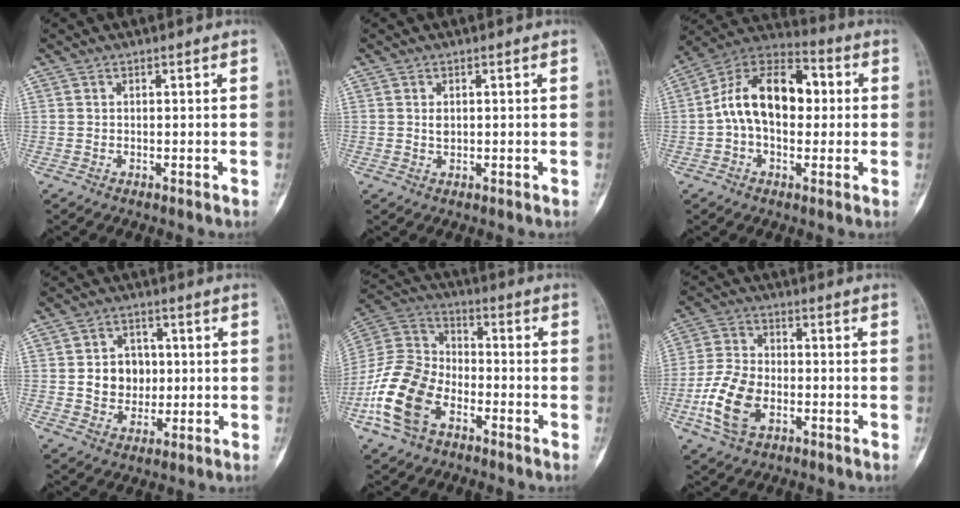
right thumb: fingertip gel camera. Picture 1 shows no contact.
{"total": 1.2, "force": [0.3, 0.9, 0.8], "torque": [-0.007, 0.001, 0.008]}
{"total": 16.3, "force": [0.9, 10.2, 12.7], "torque": [-0.190, 0.041, 0.005]}
{"total": 8.1, "force": [0.4, 6.9, 4.3], "torque": [-0.031, 0.003, 0.008]}
{"total": 15.9, "force": [-7.2, 10.1, 10.0], "torque": [-0.204, 0.044, -0.147]}
{"total": 11.4, "force": [-3.7, 7.0, 8.1], "torque": [-0.165, 0.014, -0.074]}